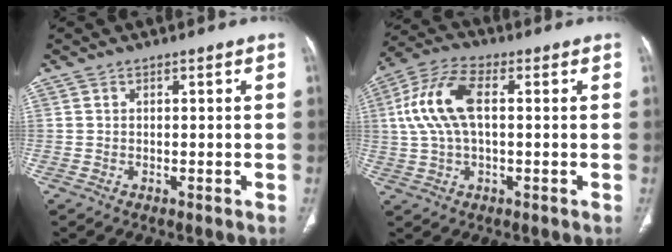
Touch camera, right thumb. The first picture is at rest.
{"total": 11.6, "force": [1.4, 5.7, 10.0], "torque": [-0.218, 0.026, 0.025]}